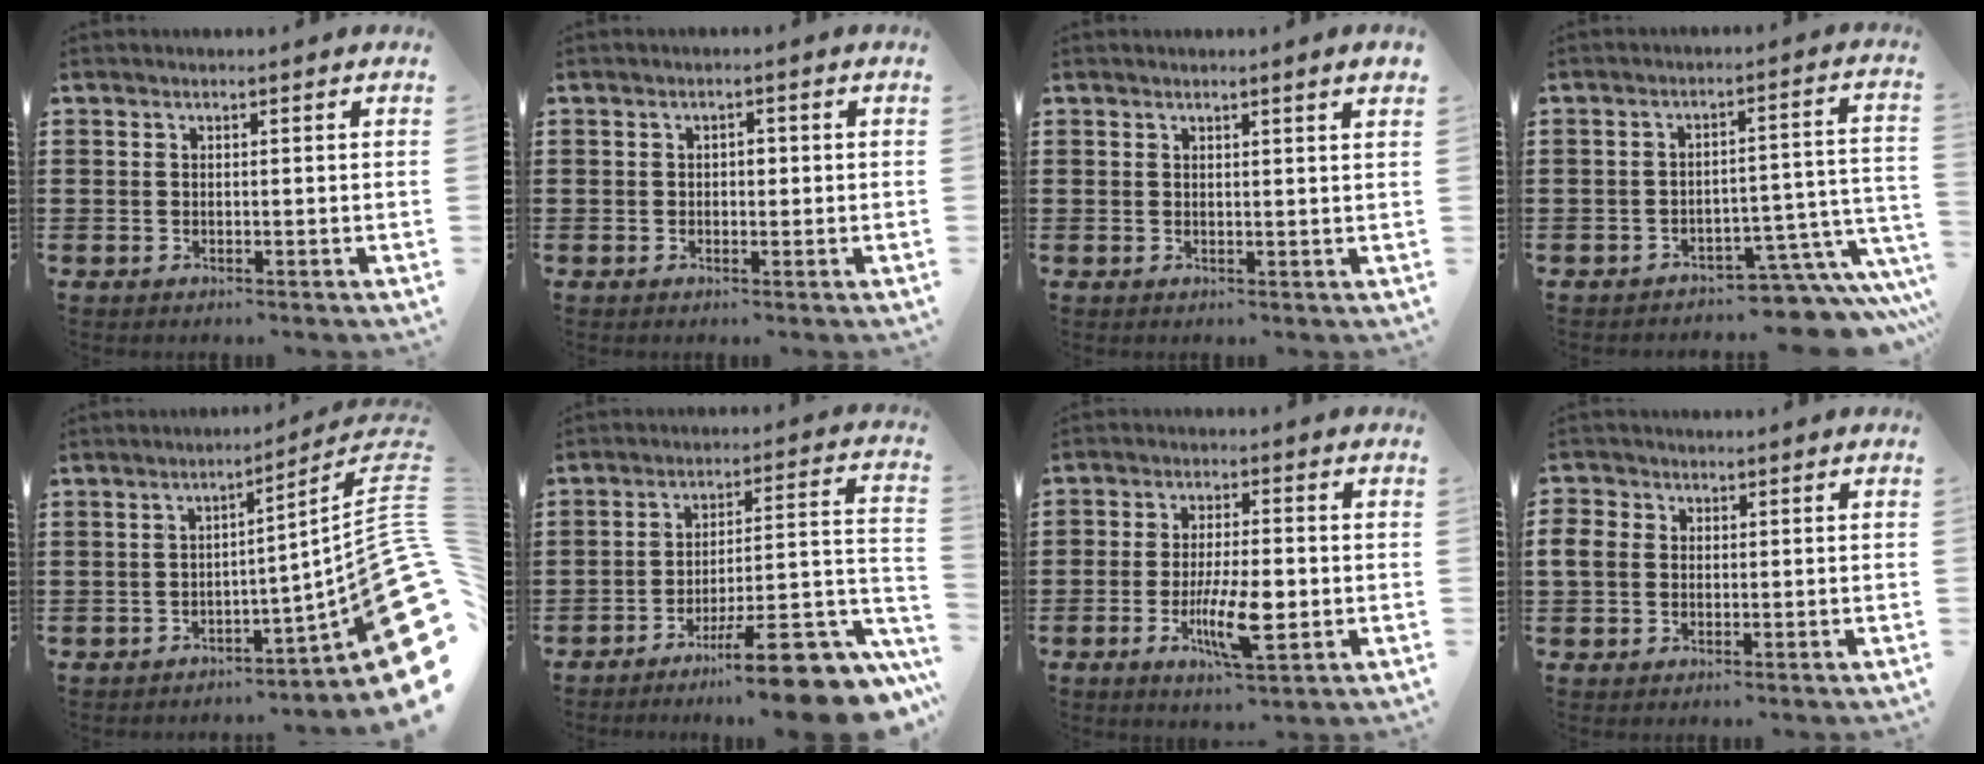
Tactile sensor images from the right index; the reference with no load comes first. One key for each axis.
{"total": 1.2, "fx": 0.0, "fy": 0.7, "fz": 0.9, "tx": -0.019, "ty": 0.004, "tz": -0.002}
{"total": 1.2, "fx": 0.9, "fy": -0.3, "fz": 0.7, "tx": -0.013, "ty": -0.002, "tz": 0.017}
{"total": 5.9, "fx": -5.0, "fy": 1.3, "fz": 2.9, "tx": -0.044, "ty": 0.006, "tz": -0.092}
{"total": 11.8, "fx": -2.4, "fy": 3.7, "fz": 11.0, "tx": -0.137, "ty": -0.009, "tz": -0.037}
{"total": 13.0, "fx": -9.7, "fy": 1.5, "fz": 8.6, "tx": -0.108, "ty": 0.025, "tz": -0.170}
{"total": 8.3, "fx": -2.3, "fy": 2.3, "fz": 7.7, "tx": -0.150, "ty": -0.011, "tz": -0.040}
{"total": 3.0, "fx": 0.0, "fy": 2.6, "fz": 1.4, "tx": -0.049, "ty": 0.004, "tz": -0.006}